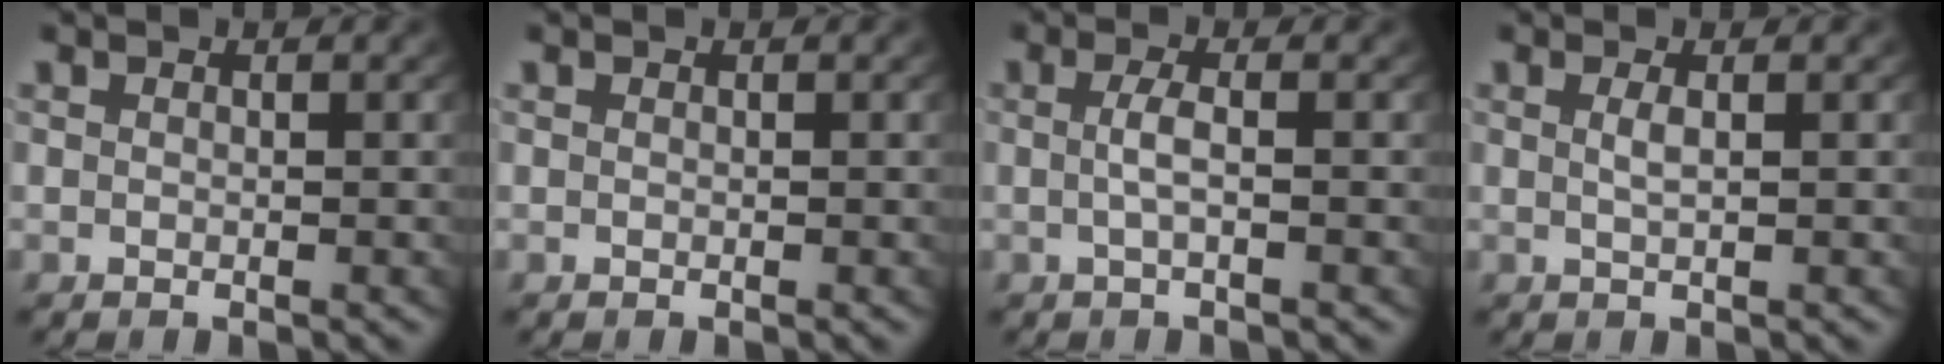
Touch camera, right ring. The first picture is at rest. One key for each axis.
{"total": 0.0}
{"total": 1.8, "fx": -0.4, "fy": -0.1, "fz": 1.7, "tx": -0.039, "ty": -0.004, "tz": -0.004}
{"total": 1.1, "fx": 0.1, "fy": -0.1, "fz": 1.1, "tx": -0.027, "ty": -0.010, "tz": 0.010}